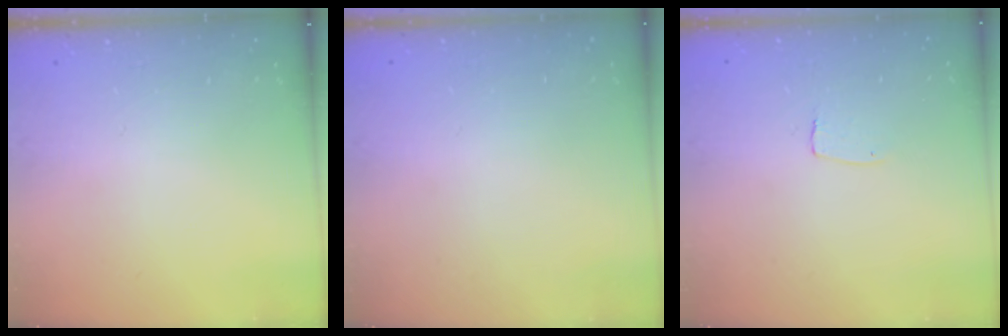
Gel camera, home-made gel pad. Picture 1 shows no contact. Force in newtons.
{"total": 0.0}
{"total": 3.1, "press": 3.1, "slide": 0.2}